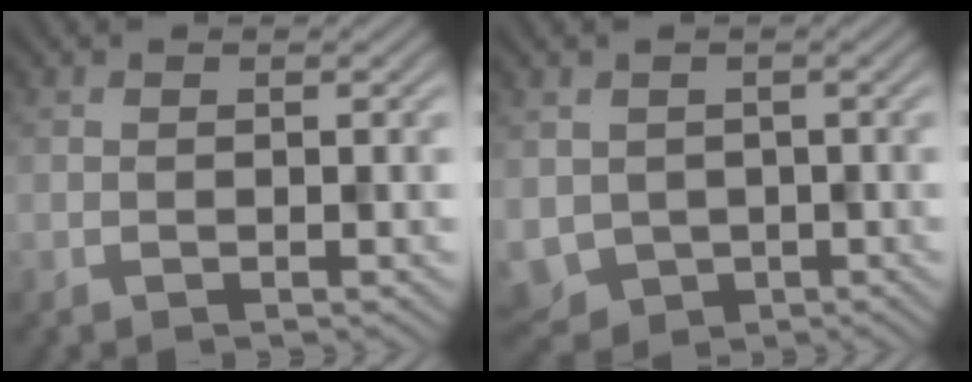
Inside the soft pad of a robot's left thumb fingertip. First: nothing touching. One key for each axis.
{"total": 2.8, "fx": -0.2, "fy": 2.8, "fz": -0.1, "tx": -0.029, "ty": -0.020, "tz": 0.003}